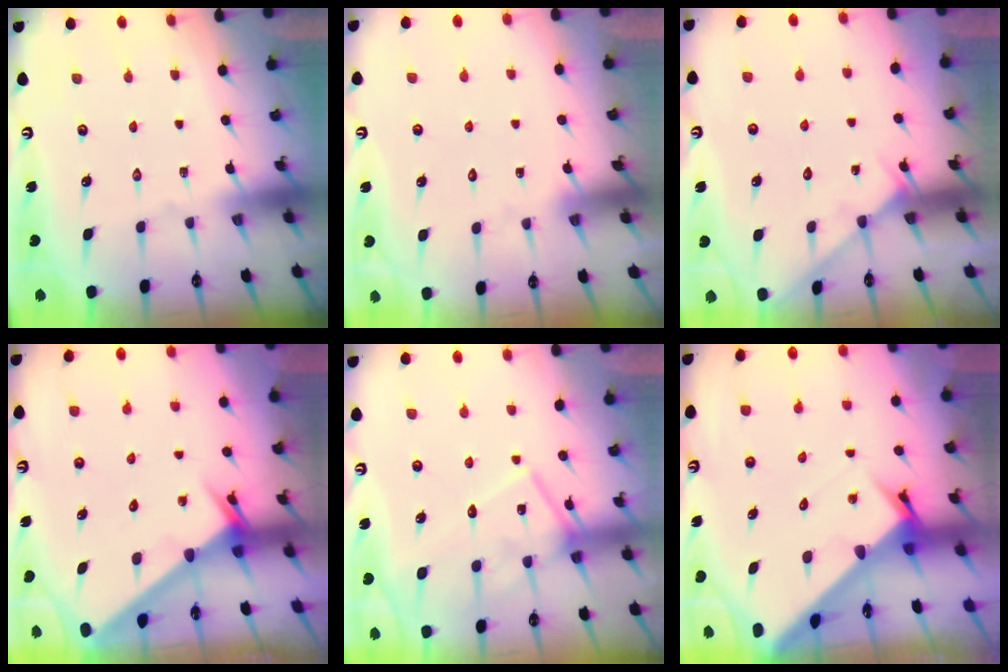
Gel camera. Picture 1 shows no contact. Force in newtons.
{"total": 2.1, "press": 2.1, "slide": 0.0}
{"total": 5.2, "press": 5.2, "slide": 0.6}
{"total": 2.5, "press": 2.5, "slide": 0.2}
{"total": 13.7, "press": 13.7, "slide": 1.0}
{"total": 3.7, "press": 3.7, "slide": 0.3}